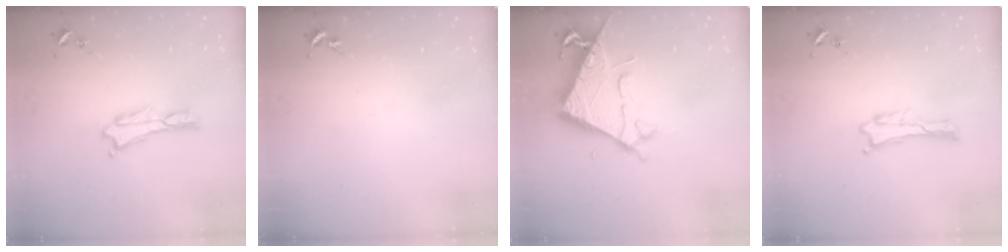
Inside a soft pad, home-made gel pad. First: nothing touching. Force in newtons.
{"total": 0.0}
{"total": 7.3, "press": 7.3, "slide": 0.6}
{"total": 0.0}